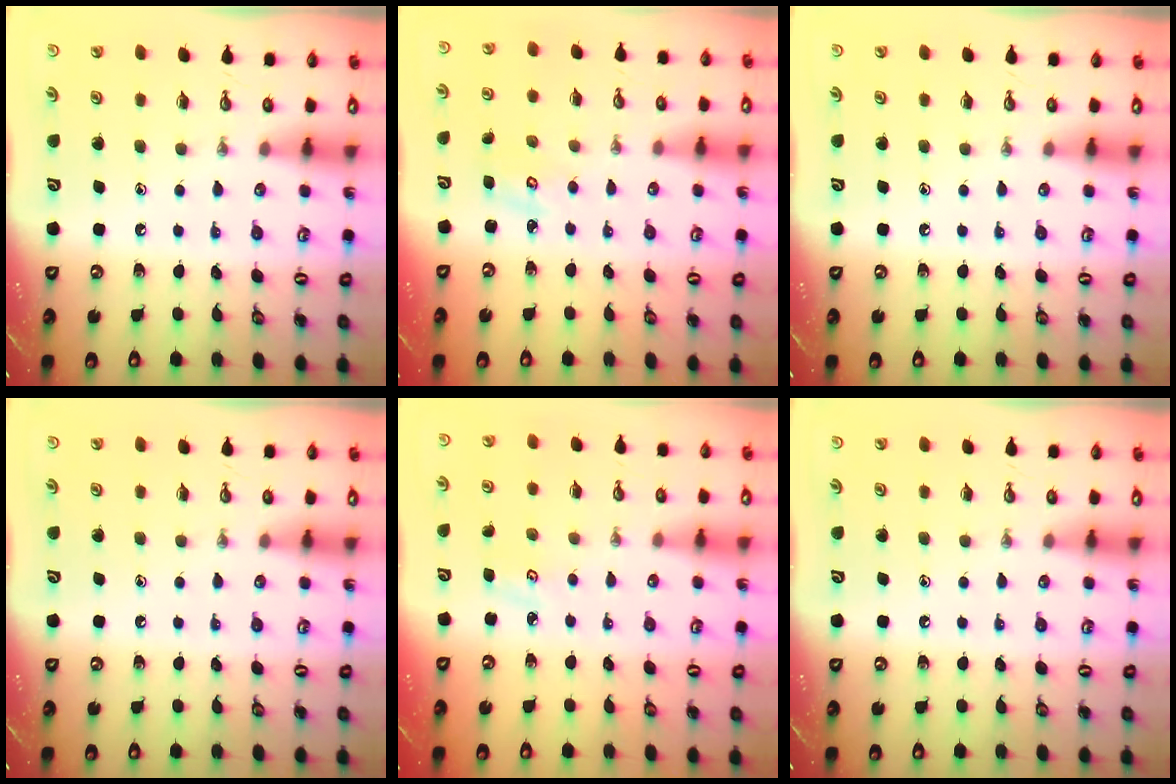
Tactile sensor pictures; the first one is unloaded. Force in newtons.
{"total": 3.2, "press": 3.2, "slide": 0.3}
{"total": 0.0}
{"total": 0.0}
{"total": 2.9, "press": 2.9, "slide": 0.4}
{"total": 0.0}